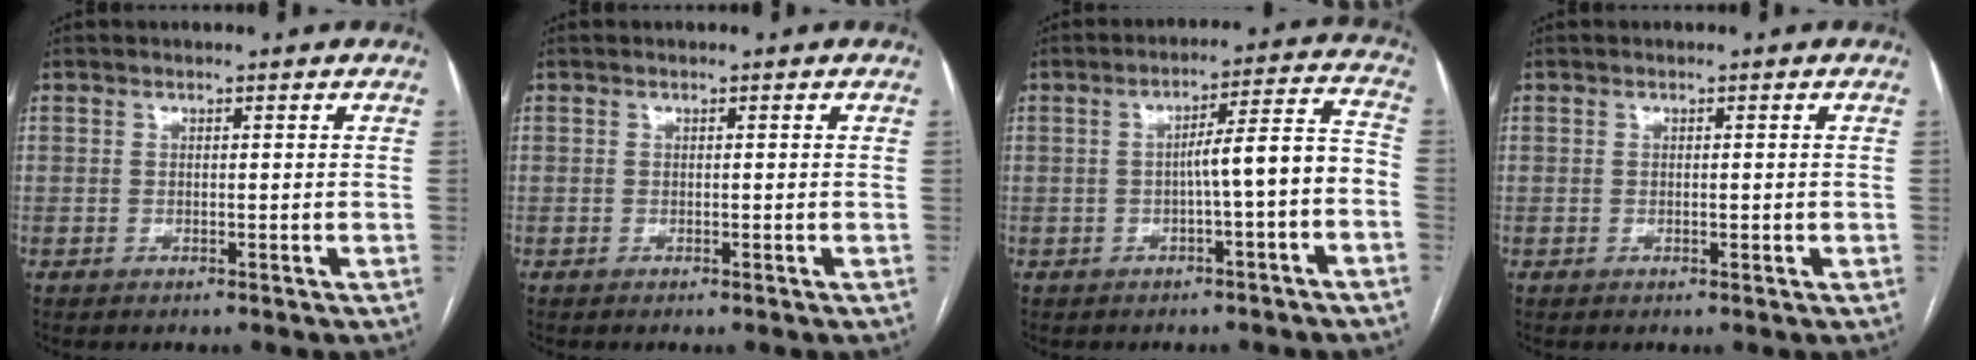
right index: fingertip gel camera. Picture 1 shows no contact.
{"total": 0.0}
{"total": 7.7, "force": [-2.1, 0.3, 7.4], "torque": [-0.099, 0.032, -0.029]}
{"total": 0.6, "force": [-0.1, 0.3, 0.5], "torque": [-0.009, -0.001, -0.001]}